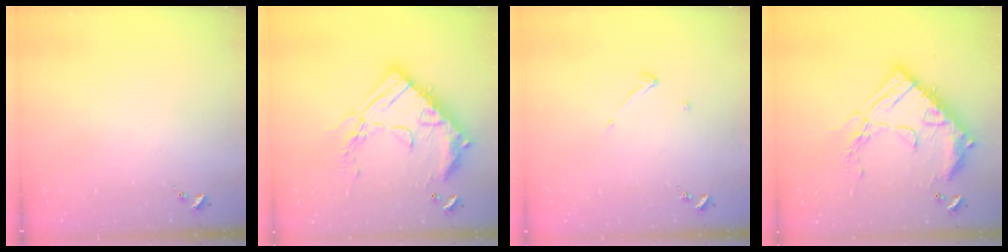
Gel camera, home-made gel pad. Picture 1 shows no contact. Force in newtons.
{"total": 23.7, "press": 23.6, "slide": 2.2}
{"total": 3.9, "press": 3.9, "slide": 0.5}
{"total": 23.7, "press": 23.6, "slide": 2.2}